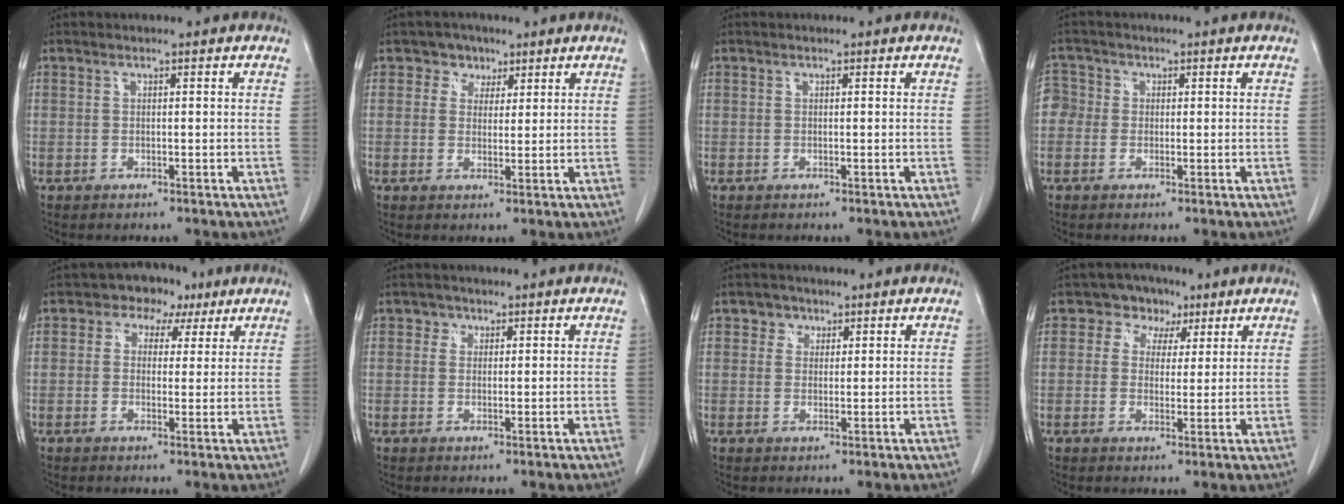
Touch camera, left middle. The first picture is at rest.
{"total": 3.2, "force": [1.8, 2.7, 0.3], "torque": [-0.001, 0.006, 0.024]}
{"total": 0.0}
{"total": 2.9, "force": [-0.1, 2.8, 0.5], "torque": [0.000, 0.012, -0.011]}
{"total": 5.5, "force": [2.7, 4.2, 2.3], "torque": [-0.021, 0.024, 0.036]}
{"total": 1.5, "force": [0.7, 1.3, 0.2], "torque": [0.008, -0.001, 0.006]}
{"total": 2.2, "force": [1.2, 1.9, 0.3], "torque": [0.003, 0.001, 0.013]}
{"total": 5.1, "force": [2.5, 4.2, 1.4], "torque": [-0.012, 0.017, 0.037]}